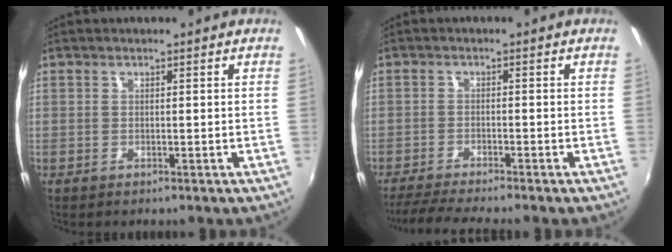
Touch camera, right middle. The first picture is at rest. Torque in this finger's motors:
{"motor_torque": [0.09, -0.09, 0.03, 0.05]}